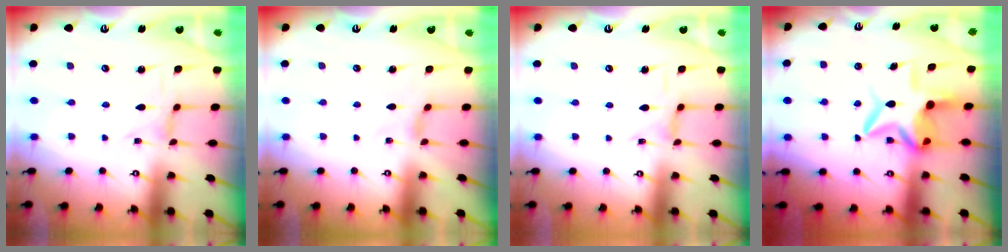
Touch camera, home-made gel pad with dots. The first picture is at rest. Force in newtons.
{"total": 0.8, "press": 0.8, "slide": 0.3}
{"total": 3.1, "press": 3.0, "slide": 0.5}
{"total": 9.7, "press": 9.7, "slide": 1.1}